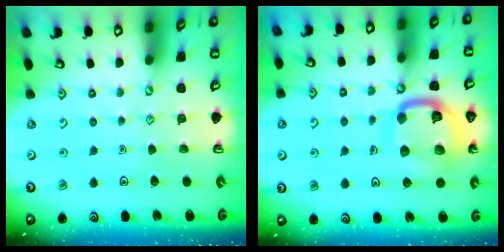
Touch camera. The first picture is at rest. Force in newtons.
{"total": 15.2, "press": 15.1, "slide": 1.7}